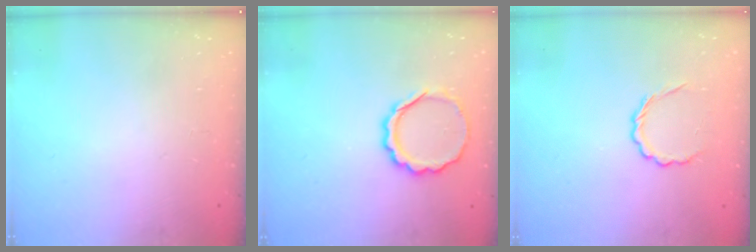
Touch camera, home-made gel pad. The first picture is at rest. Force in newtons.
{"total": 9.1, "press": 9.0, "slide": 1.7}
{"total": 4.3, "press": 3.9, "slide": 1.6}